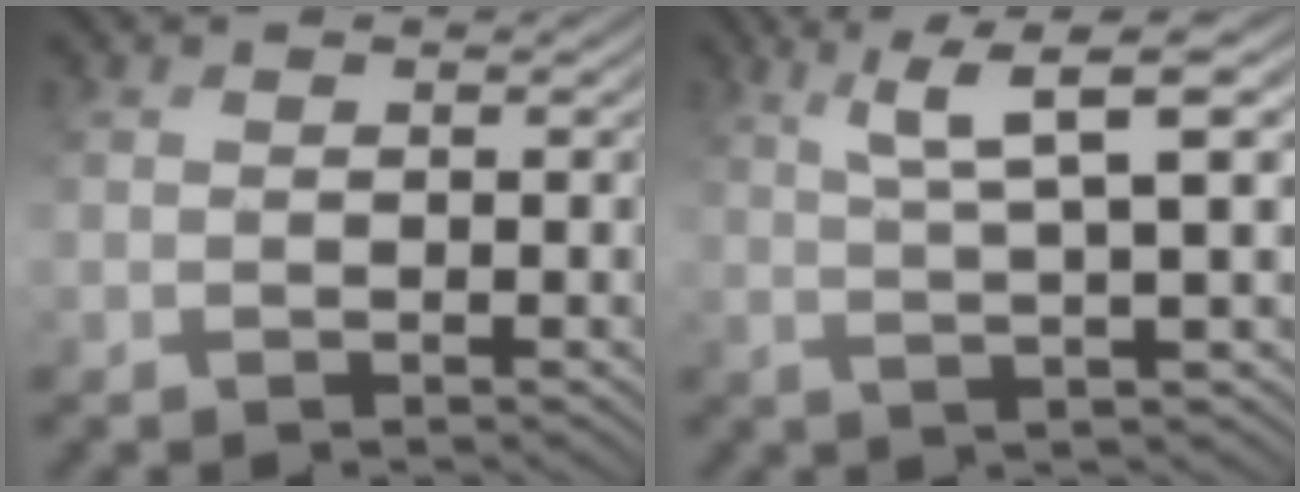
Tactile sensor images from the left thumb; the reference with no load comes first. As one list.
[{"total": 7.8, "force": [2.5, 1.0, 7.3], "torque": [-0.123, 0.021, 0.047]}]